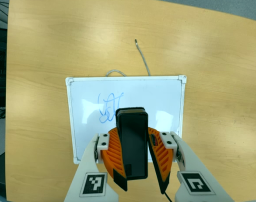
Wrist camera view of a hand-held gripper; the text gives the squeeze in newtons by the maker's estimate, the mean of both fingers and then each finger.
{"total": 11.9, "left": 11.1, "right": 12.6}